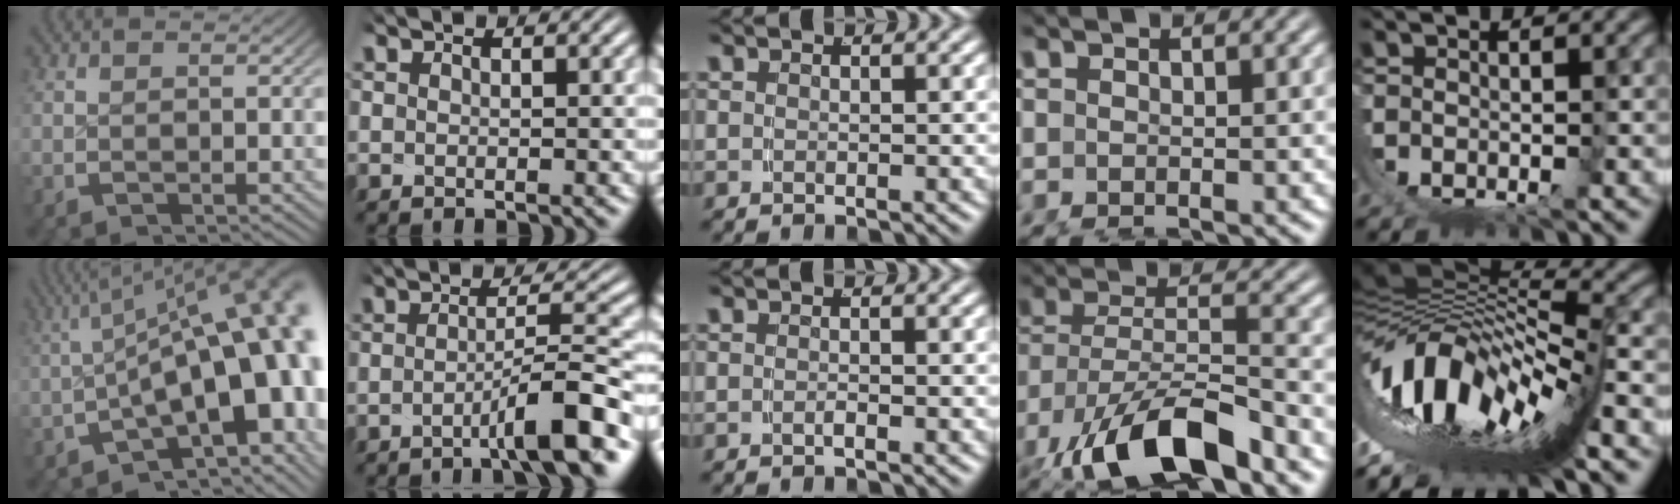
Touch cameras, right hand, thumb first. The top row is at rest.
{"thumb": {"total": 18.3, "force": [-1.2, 10.1, 15.2], "torque": [-0.211, -0.014, -0.014]}, "index": {"total": 5.4, "force": [-3.2, 0.3, 4.3], "torque": [-0.065, 0.008, -0.062]}, "middle": {"total": 0.6, "force": [-0.5, -0.2, 0.2], "torque": [-0.004, 0.001, -0.009]}, "ring": {"total": 7.6, "force": [-3.8, 2.9, 6.0], "torque": [-0.122, -0.039, -0.040]}, "little": {"total": 16.9, "force": [-1.8, 8.6, 14.5], "torque": [-0.251, -0.010, -0.011]}}